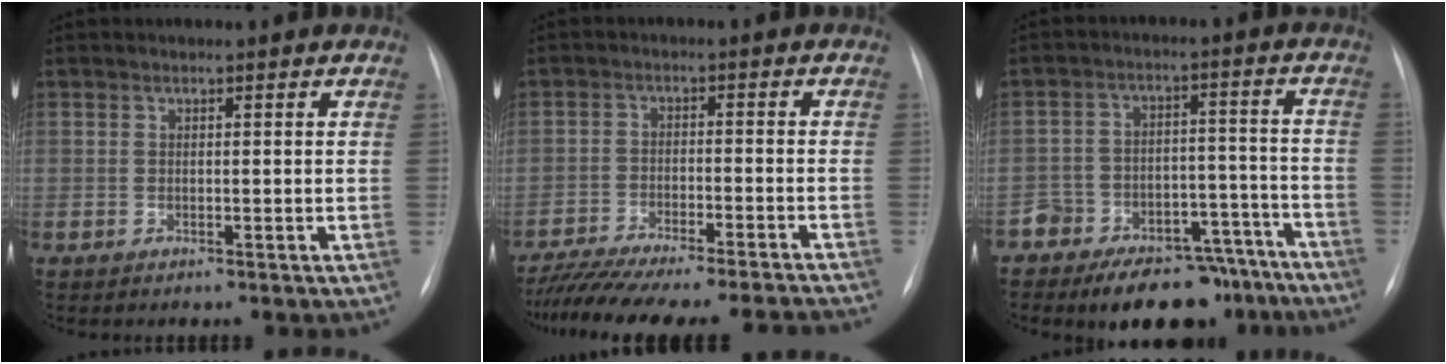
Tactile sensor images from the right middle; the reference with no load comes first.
{"total": 21.0, "force": [-19.3, 1.2, 8.0], "torque": [-0.122, -0.025, -0.269]}
{"total": 15.0, "force": [-12.2, 7.1, 5.0], "torque": [-0.037, 0.055, -0.168]}